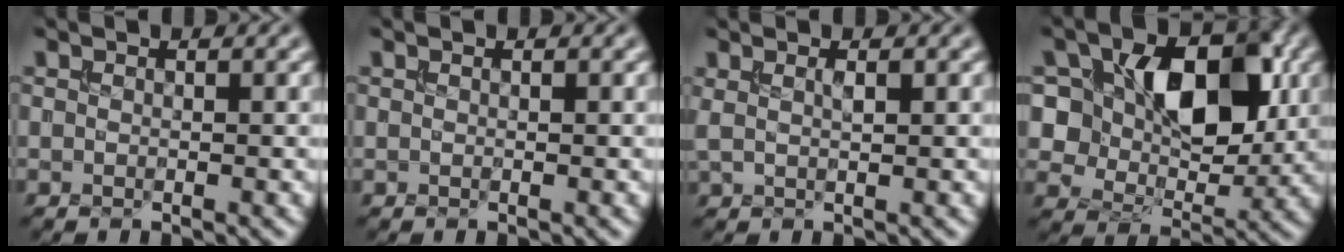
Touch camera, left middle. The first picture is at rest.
{"total": 0.0}
{"total": 1.2, "force": [0.5, 0.0, 1.1], "torque": [-0.024, -0.001, 0.009]}
{"total": 9.8, "force": [2.1, 6.4, 7.1], "torque": [-0.113, -0.001, 0.034]}